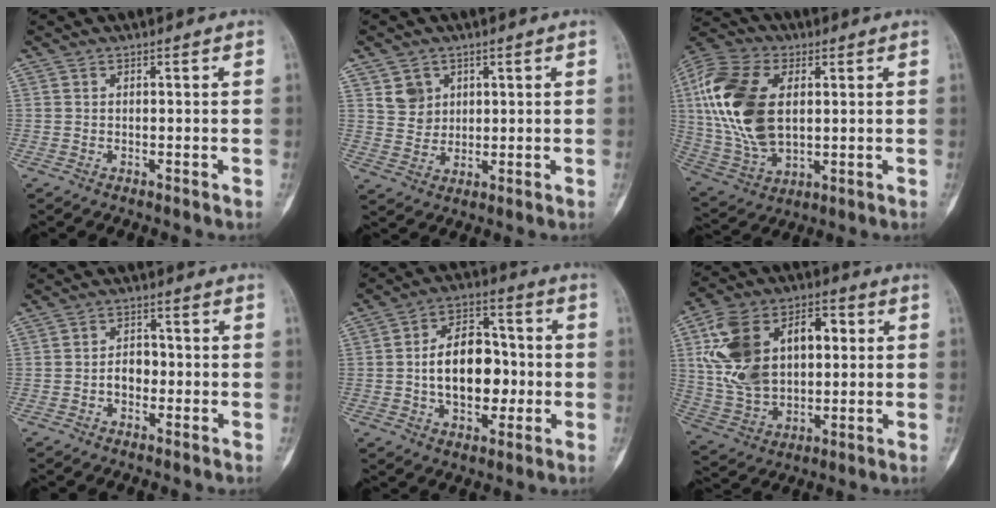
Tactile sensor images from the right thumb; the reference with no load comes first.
{"total": 5.1, "force": [2.3, 4.3, 1.5], "torque": [-0.007, -0.016, 0.049]}
{"total": 20.6, "force": [3.1, 12.3, 16.2], "torque": [-0.340, -0.004, 0.059]}
{"total": 3.7, "force": [-1.0, 2.7, 2.4], "torque": [-0.022, 0.017, -0.024]}
{"total": 14.5, "force": [-1.1, 9.3, 11.1], "torque": [-0.145, 0.030, -0.018]}
{"total": 21.7, "force": [4.1, 13.8, 16.1], "torque": [-0.276, 0.019, 0.080]}